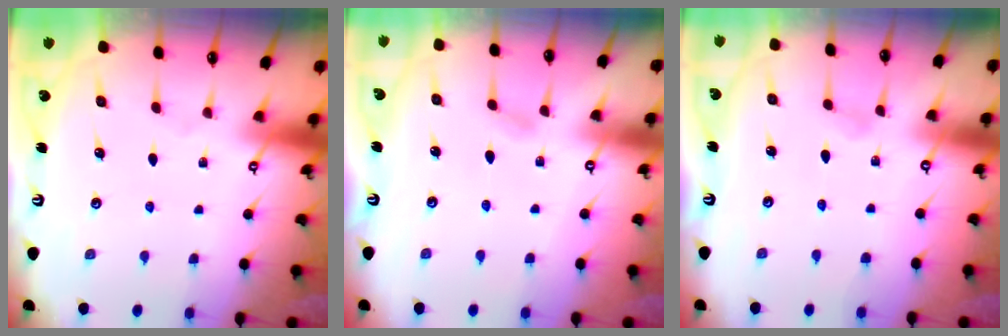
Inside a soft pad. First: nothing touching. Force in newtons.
{"total": 4.4, "press": 4.4, "slide": 0.4}
{"total": 1.9, "press": 1.9, "slide": 0.2}